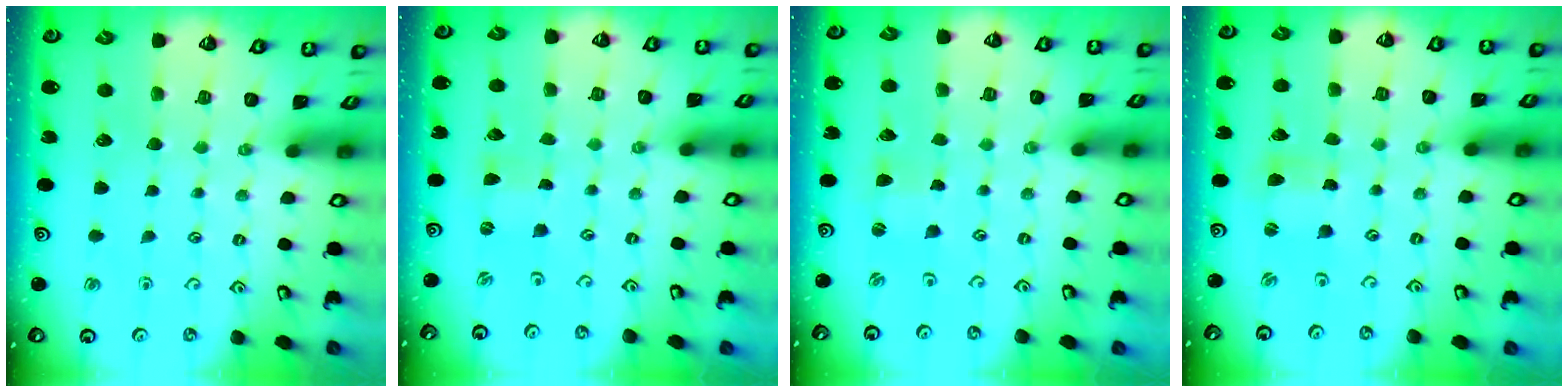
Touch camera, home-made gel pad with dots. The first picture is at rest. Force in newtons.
{"total": 0.0}
{"total": 2.0, "press": 2.0, "slide": 0.3}
{"total": 1.7, "press": 1.7, "slide": 0.2}